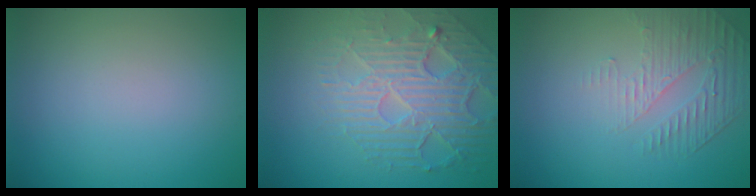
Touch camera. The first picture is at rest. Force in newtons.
{"total": 6.7, "press": 4.9, "slide": 4.5}
{"total": 1.9, "press": 1.3, "slide": 1.3}